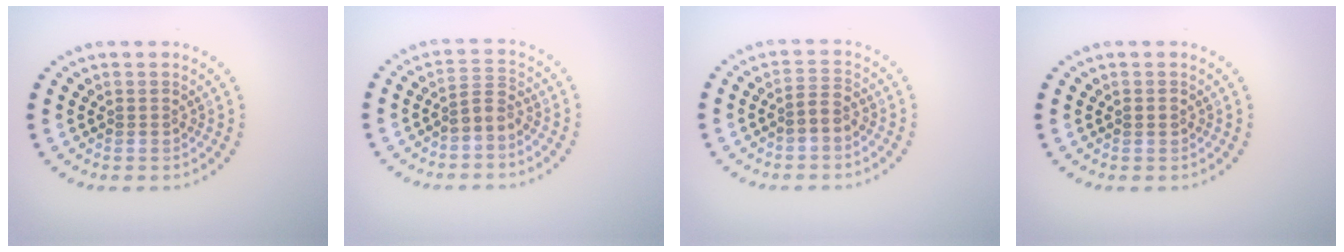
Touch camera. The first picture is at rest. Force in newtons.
{"total": 1.9, "press": 1.6, "slide": 1.1}
{"total": 1.7, "press": 1.5, "slide": 0.8}
{"total": 0.8, "press": 0.8, "slide": 0.1}